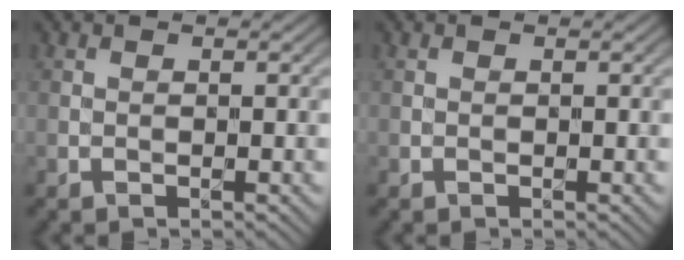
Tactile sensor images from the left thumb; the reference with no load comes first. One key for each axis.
{"total": 0.0}